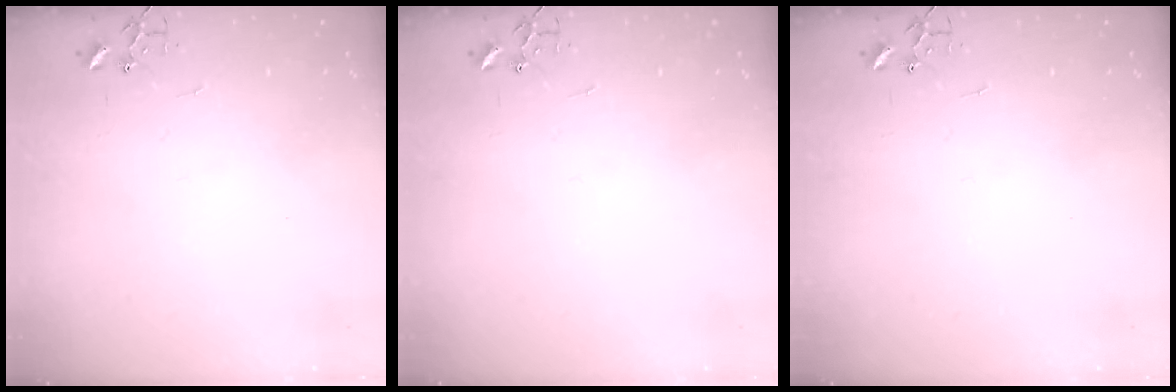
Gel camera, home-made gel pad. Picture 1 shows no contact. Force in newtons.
{"total": 0.0}
{"total": 0.0}